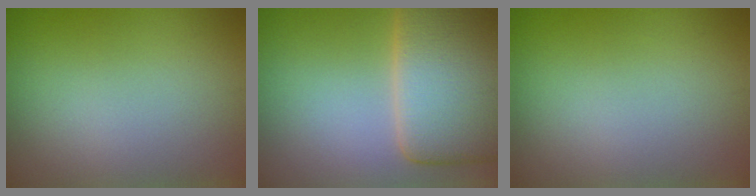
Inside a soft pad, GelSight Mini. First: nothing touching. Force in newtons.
{"total": 11.4, "press": 11.4, "slide": 0.5}
{"total": 0.0}